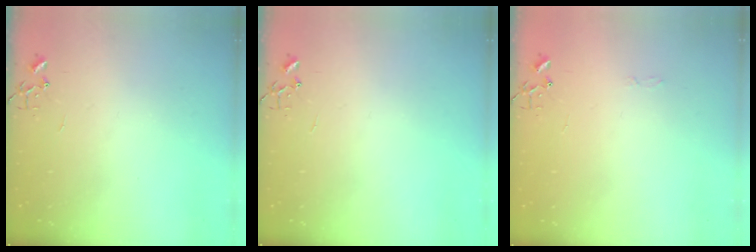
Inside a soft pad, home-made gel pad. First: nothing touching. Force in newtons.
{"total": 0.0}
{"total": 3.3, "press": 3.2, "slide": 0.6}